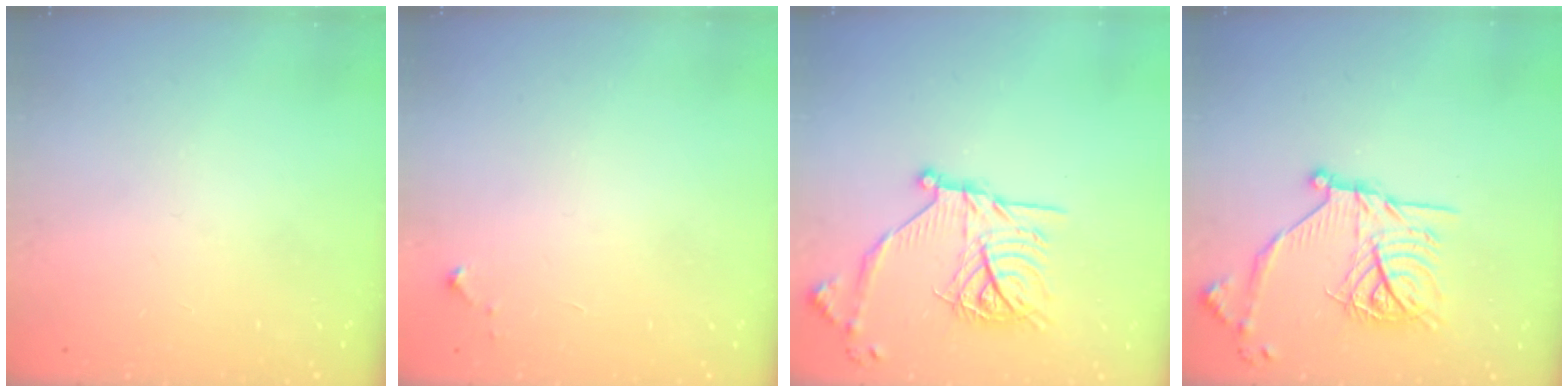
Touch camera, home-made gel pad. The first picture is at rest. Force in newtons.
{"total": 2.6, "press": 2.6, "slide": 0.4}
{"total": 19.4, "press": 19.3, "slide": 1.5}
{"total": 19.4, "press": 19.3, "slide": 1.5}